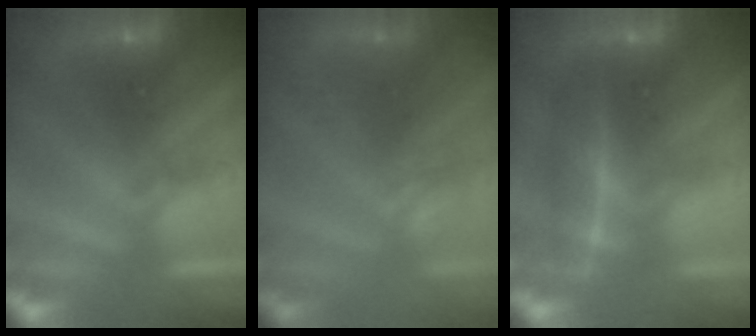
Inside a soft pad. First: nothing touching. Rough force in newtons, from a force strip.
{"total": 3.4}
{"total": 2.0}